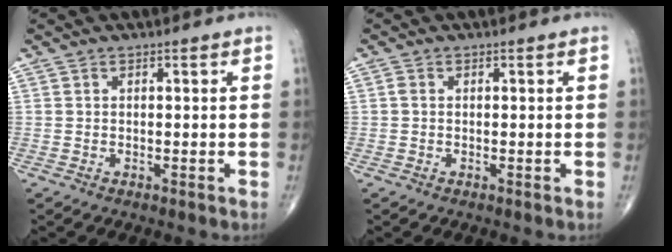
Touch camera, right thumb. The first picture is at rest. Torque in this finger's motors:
{"motor_torque": [-0.26, 0.09, 0.19, 0.03, 0.00]}